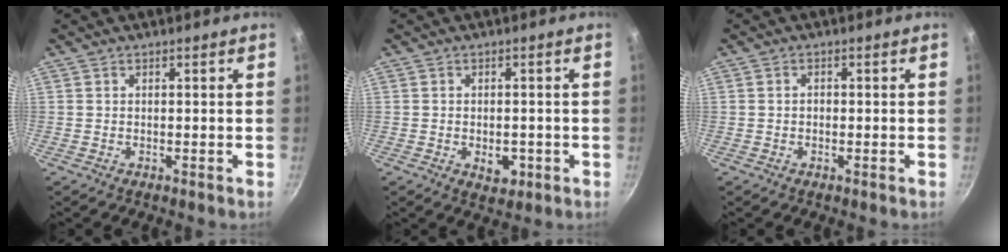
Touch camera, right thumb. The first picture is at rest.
{"total": 4.1, "force": [-1.1, 2.7, 2.9], "torque": [-0.027, 0.004, -0.010]}
{"total": 1.2, "force": [-0.1, 0.9, 0.7], "torque": [-0.012, 0.005, -0.003]}